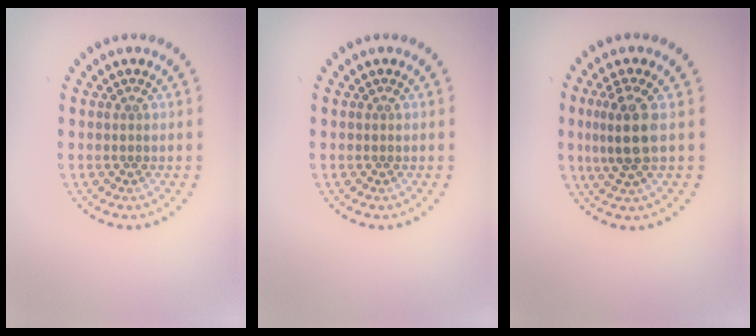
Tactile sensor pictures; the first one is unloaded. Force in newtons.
{"total": 0.0}
{"total": 3.7, "press": 3.3, "slide": 1.7}